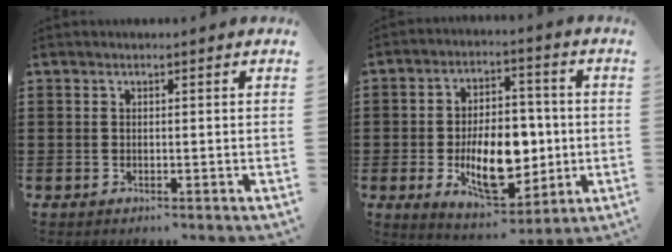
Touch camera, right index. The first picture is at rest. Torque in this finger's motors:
{"motor_torque": [1.97, -0.17, 0.65, 0.21]}